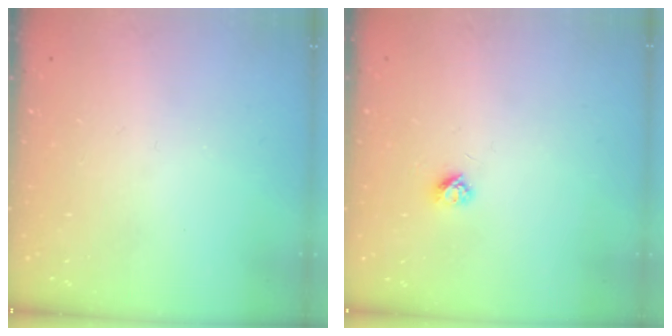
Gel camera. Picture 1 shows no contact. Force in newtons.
{"total": 3.1, "press": 3.0, "slide": 0.4}